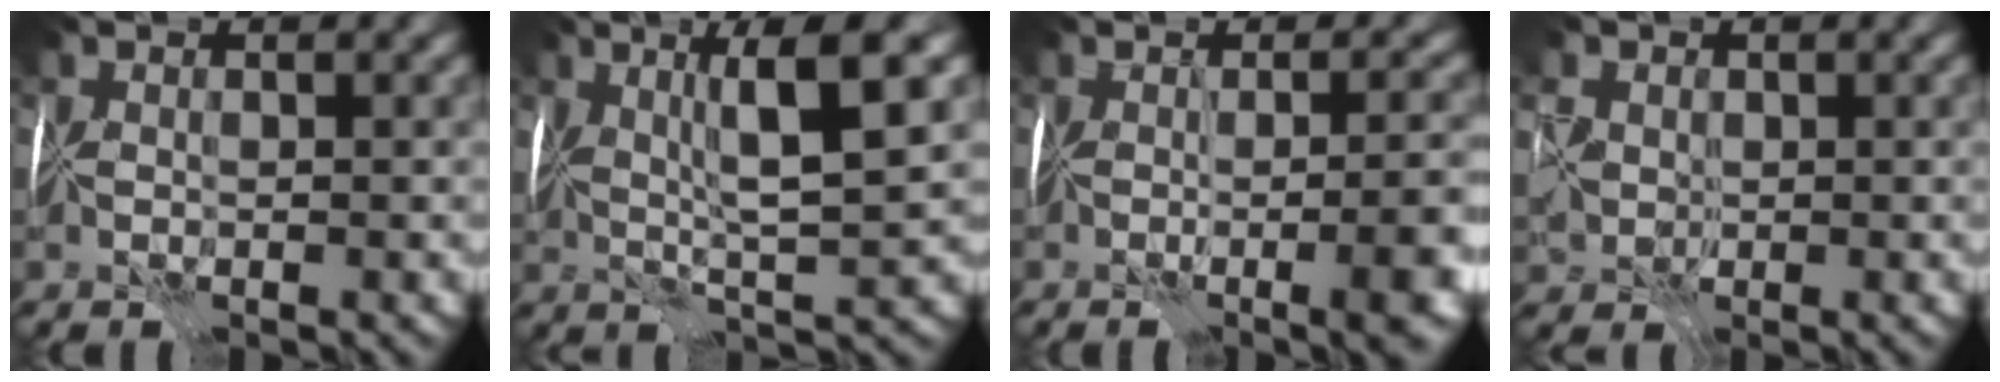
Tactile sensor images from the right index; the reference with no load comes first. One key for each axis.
{"total": 6.4, "fx": 2.0, "fy": 1.1, "fz": 6.0, "tx": -0.100, "ty": 0.002, "tz": 0.034}
{"total": 8.4, "fx": -1.5, "fy": 3.2, "fz": 7.7, "tx": -0.059, "ty": -0.002, "tz": -0.016}
{"total": 3.5, "fx": 0.7, "fy": 3.0, "fz": 1.6, "tx": -0.049, "ty": 0.008, "tz": 0.017}